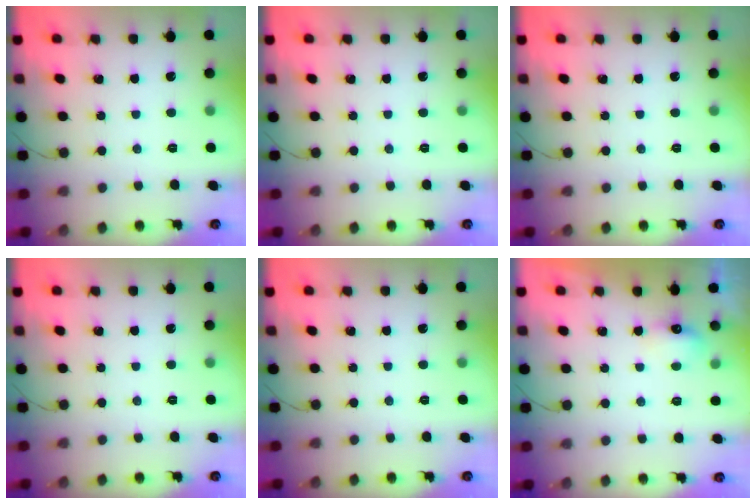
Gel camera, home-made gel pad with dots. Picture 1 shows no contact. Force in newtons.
{"total": 0.0}
{"total": 0.0}
{"total": 0.0}
{"total": 0.0}
{"total": 4.3, "press": 4.2, "slide": 1.2}